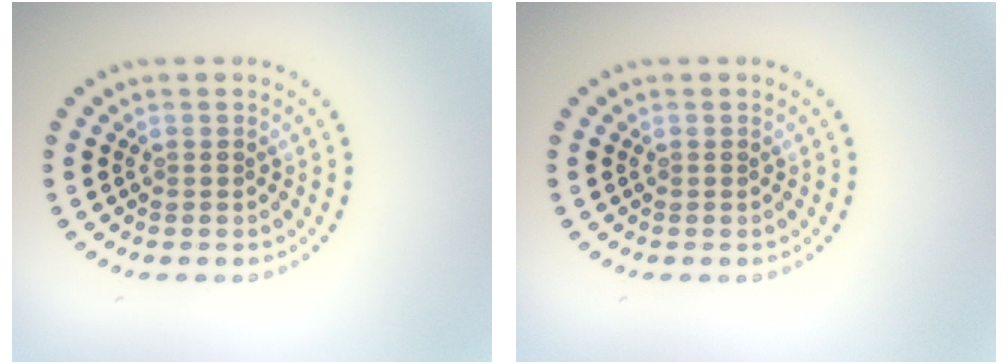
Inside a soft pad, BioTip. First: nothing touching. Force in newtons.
{"total": 0.0}